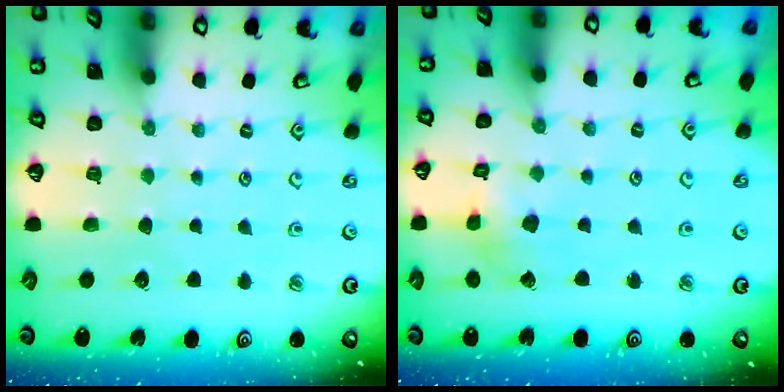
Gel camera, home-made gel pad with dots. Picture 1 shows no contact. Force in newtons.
{"total": 3.4, "press": 3.4, "slide": 0.3}